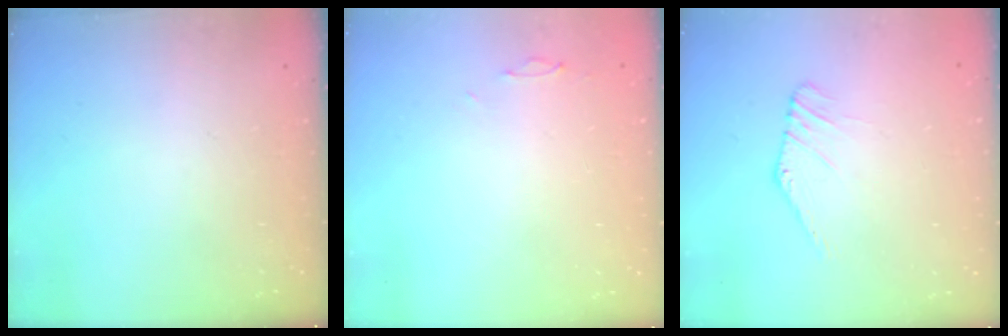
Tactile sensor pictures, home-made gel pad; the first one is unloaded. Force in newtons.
{"total": 0.0}
{"total": 1.7, "press": 1.7, "slide": 0.2}